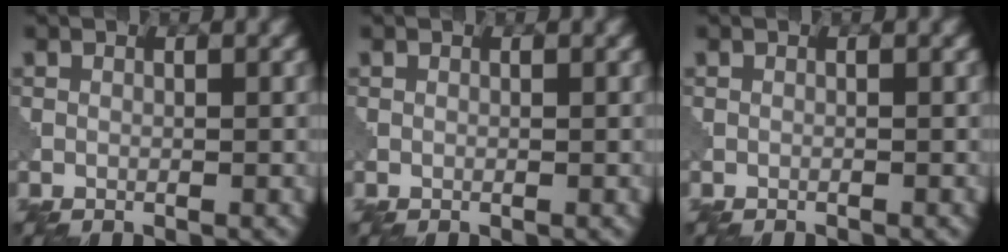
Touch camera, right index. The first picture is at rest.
{"total": 0.0}
{"total": 0.8, "force": [-0.8, 0.1, 0.1], "torque": [0.001, -0.002, -0.013]}